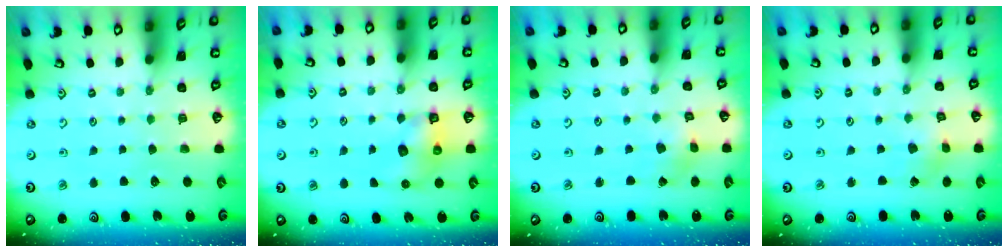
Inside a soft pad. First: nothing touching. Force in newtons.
{"total": 6.3, "press": 6.2, "slide": 0.6}
{"total": 1.4, "press": 1.4, "slide": 0.1}
{"total": 1.5, "press": 1.5, "slide": 0.0}